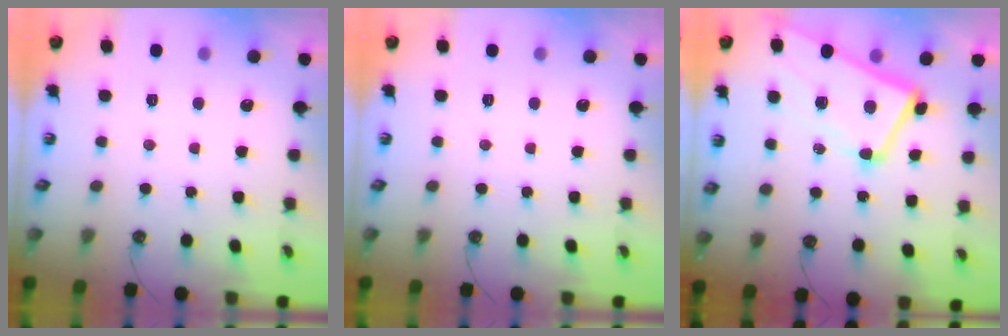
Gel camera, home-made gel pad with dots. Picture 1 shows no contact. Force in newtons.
{"total": 0.0}
{"total": 2.9, "press": 2.8, "slide": 0.9}